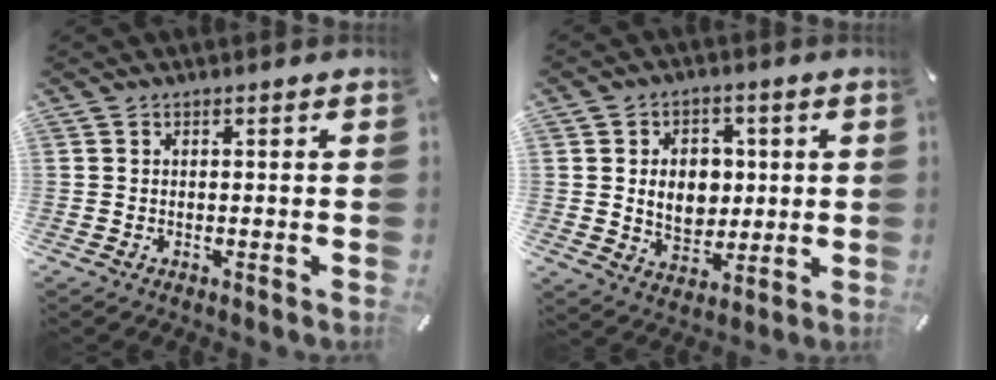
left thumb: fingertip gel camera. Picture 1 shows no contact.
{"total": 9.6, "force": [0.9, 7.8, 5.5], "torque": [-0.086, 0.004, 0.016]}